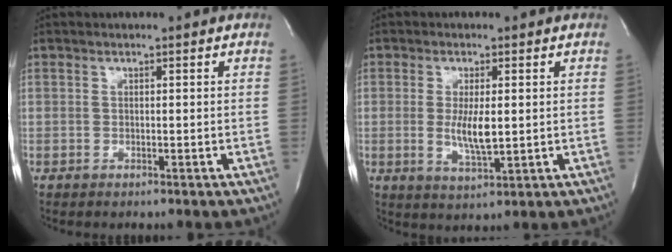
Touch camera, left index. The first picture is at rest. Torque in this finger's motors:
{"motor_torque": [1.00, 0.04, 0.14, 0.04]}